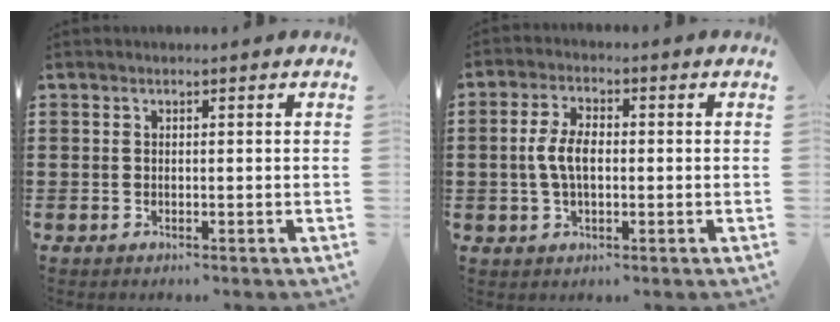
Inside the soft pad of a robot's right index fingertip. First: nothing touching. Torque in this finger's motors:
{"motor_torque": [0.21, -0.18, 0.21, 0.16]}